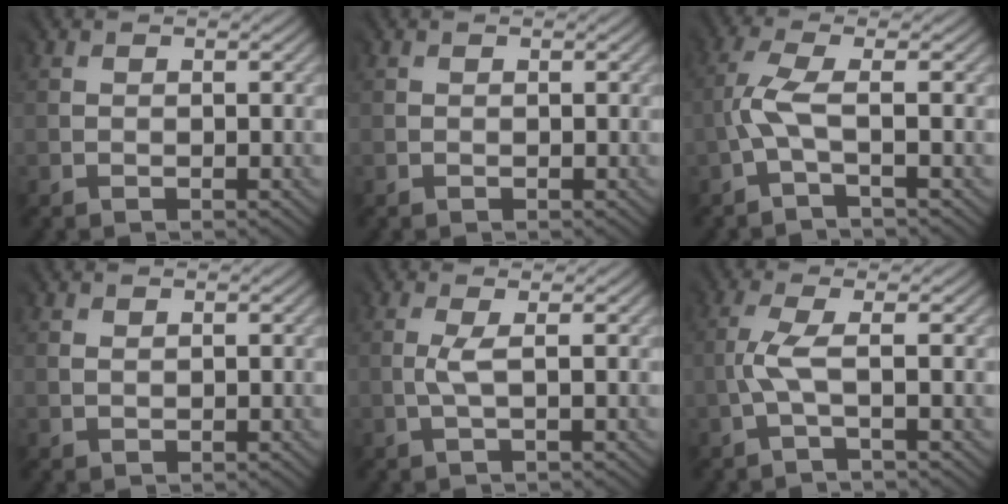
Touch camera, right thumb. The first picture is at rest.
{"total": 0.0}
{"total": 3.4, "force": [-1.0, 0.3, 3.3], "torque": [-0.075, 0.015, -0.031]}
{"total": 1.3, "force": [1.1, 0.6, -0.1], "torque": [0.004, 0.000, 0.024]}
{"total": 1.1, "force": [0.4, -0.3, 1.0], "torque": [-0.022, 0.007, 0.006]}
{"total": 2.2, "force": [-0.4, -0.1, 2.2], "torque": [-0.049, 0.011, -0.013]}